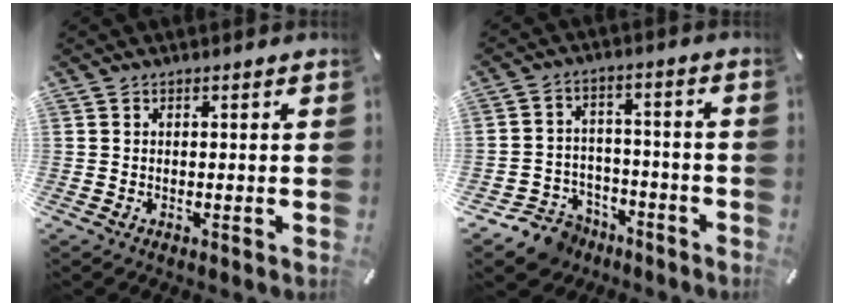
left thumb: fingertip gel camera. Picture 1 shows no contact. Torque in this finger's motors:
{"motor_torque": [-0.74, 0.74, 0.01, 0.04, 0.00]}